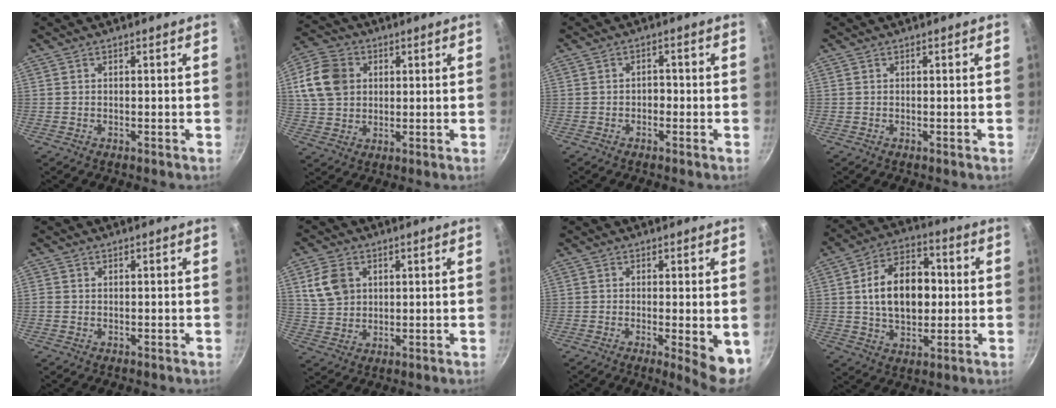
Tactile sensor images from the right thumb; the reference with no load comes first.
{"total": 13.9, "force": [3.2, 11.3, 7.5], "torque": [-0.145, 0.011, 0.052]}
{"total": 1.7, "force": [-0.7, 1.2, 0.8], "torque": [0.000, 0.013, -0.012]}
{"total": 0.0}
{"total": 1.2, "force": [0.0, 1.1, 0.5], "torque": [-0.011, 0.003, -0.001]}
{"total": 7.8, "force": [2.6, 6.1, 4.3], "torque": [-0.064, -0.004, 0.053]}
{"total": 6.6, "force": [-1.1, 1.5, 6.3], "torque": [-0.078, -0.012, -0.011]}
{"total": 15.8, "force": [1.1, 10.5, 11.8], "torque": [-0.157, 0.018, 0.011]}